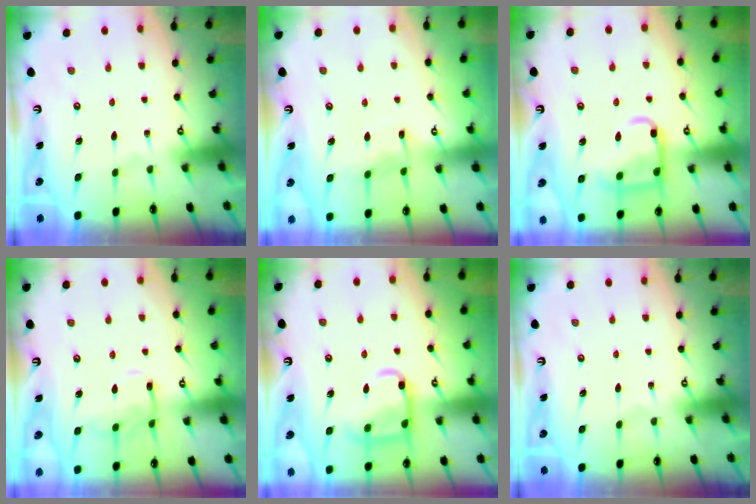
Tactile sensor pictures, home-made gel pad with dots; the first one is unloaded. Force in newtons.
{"total": 6.1, "press": 6.0, "slide": 0.7}
{"total": 11.2, "press": 11.2, "slide": 0.6}
{"total": 10.8, "press": 10.8, "slide": 0.7}
{"total": 11.2, "press": 11.2, "slide": 0.6}
{"total": 0.0}